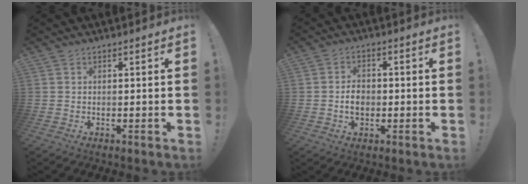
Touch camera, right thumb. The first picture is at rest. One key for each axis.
{"total": 4.8, "fx": -0.9, "fy": 3.6, "fz": 3.1, "tx": -0.039, "ty": 0.001, "tz": -0.020}